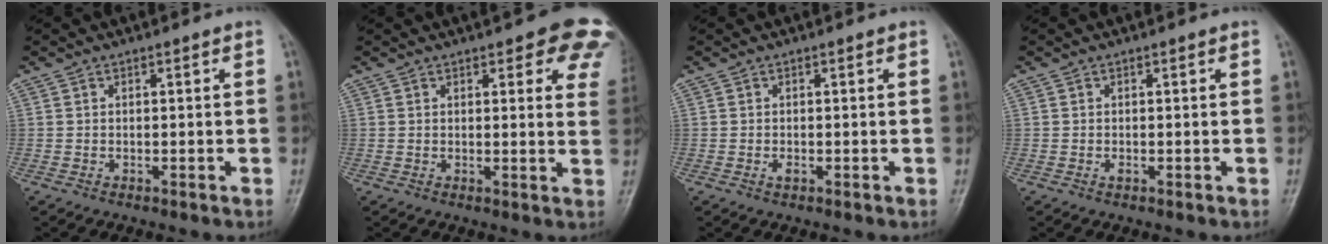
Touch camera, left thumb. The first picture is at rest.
{"total": 11.3, "force": [7.2, 4.3, 7.6], "torque": [-0.045, -0.023, 0.063]}
{"total": 1.1, "force": [-0.2, 0.7, 0.8], "torque": [-0.009, -0.001, -0.005]}
{"total": 0.7, "force": [-0.1, 0.5, 0.5], "torque": [-0.007, -0.001, -0.004]}